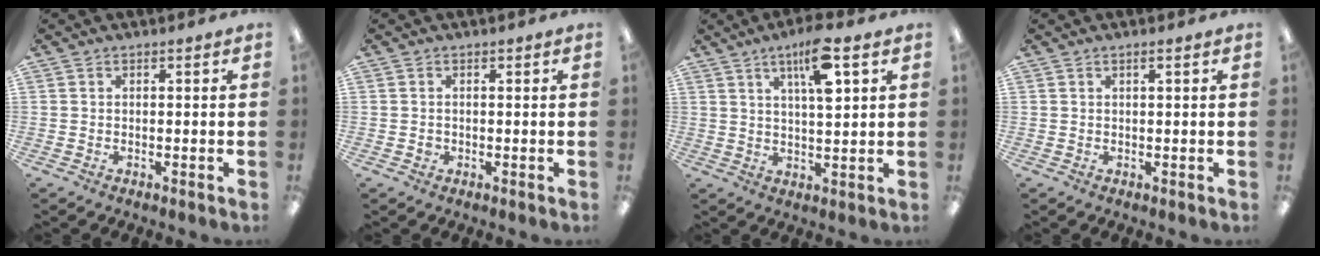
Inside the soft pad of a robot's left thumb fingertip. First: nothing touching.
{"total": 1.1, "force": [0.0, 1.1, 0.2], "torque": [-0.004, 0.004, -0.002]}
{"total": 9.6, "force": [5.0, 2.5, 7.8], "torque": [-0.122, -0.013, 0.078]}
{"total": 1.0, "force": [0.6, 0.1, 0.8], "torque": [-0.016, 0.001, 0.010]}